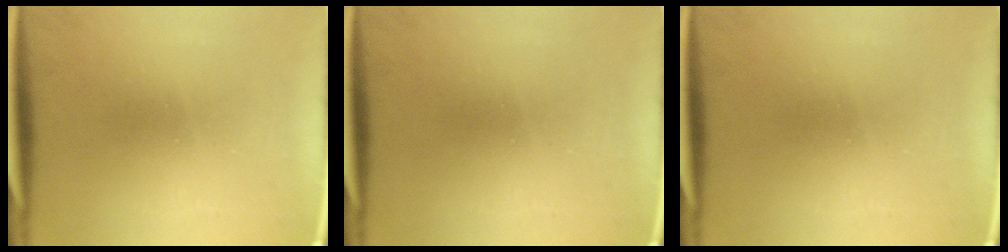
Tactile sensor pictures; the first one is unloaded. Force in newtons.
{"total": 0.0}
{"total": 0.0}